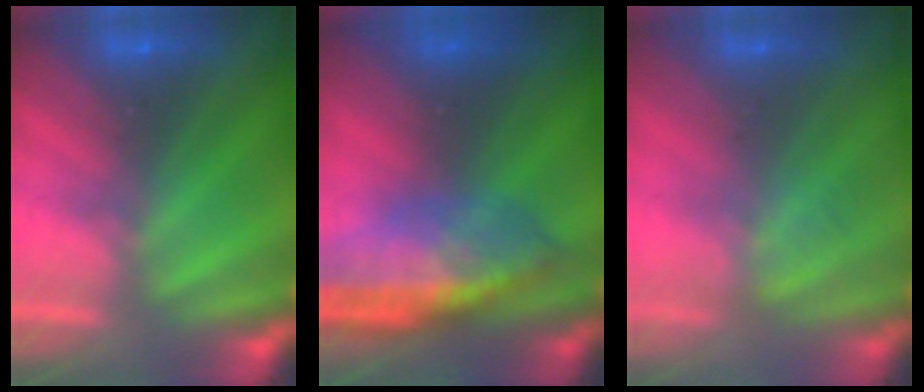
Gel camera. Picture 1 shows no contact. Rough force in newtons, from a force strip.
{"total": 7.1}
{"total": 2.4}